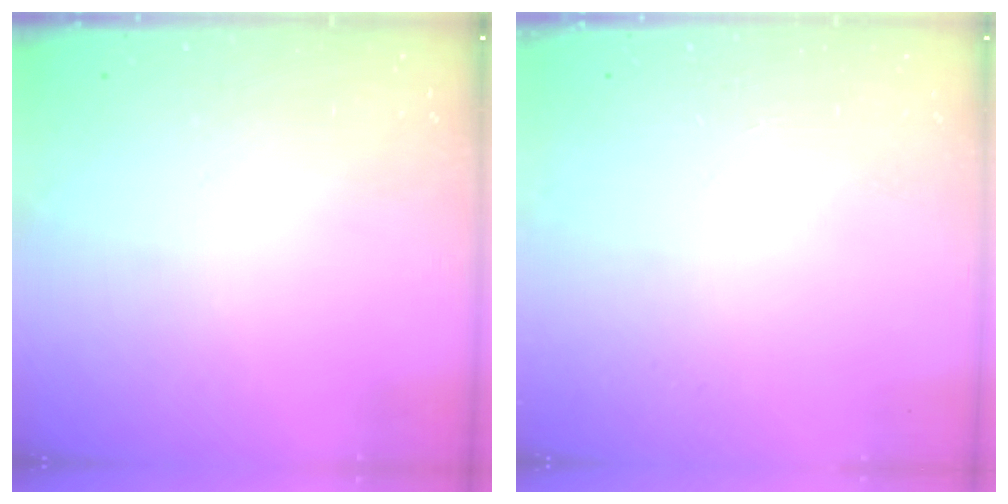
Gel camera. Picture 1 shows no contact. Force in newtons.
{"total": 0.0}